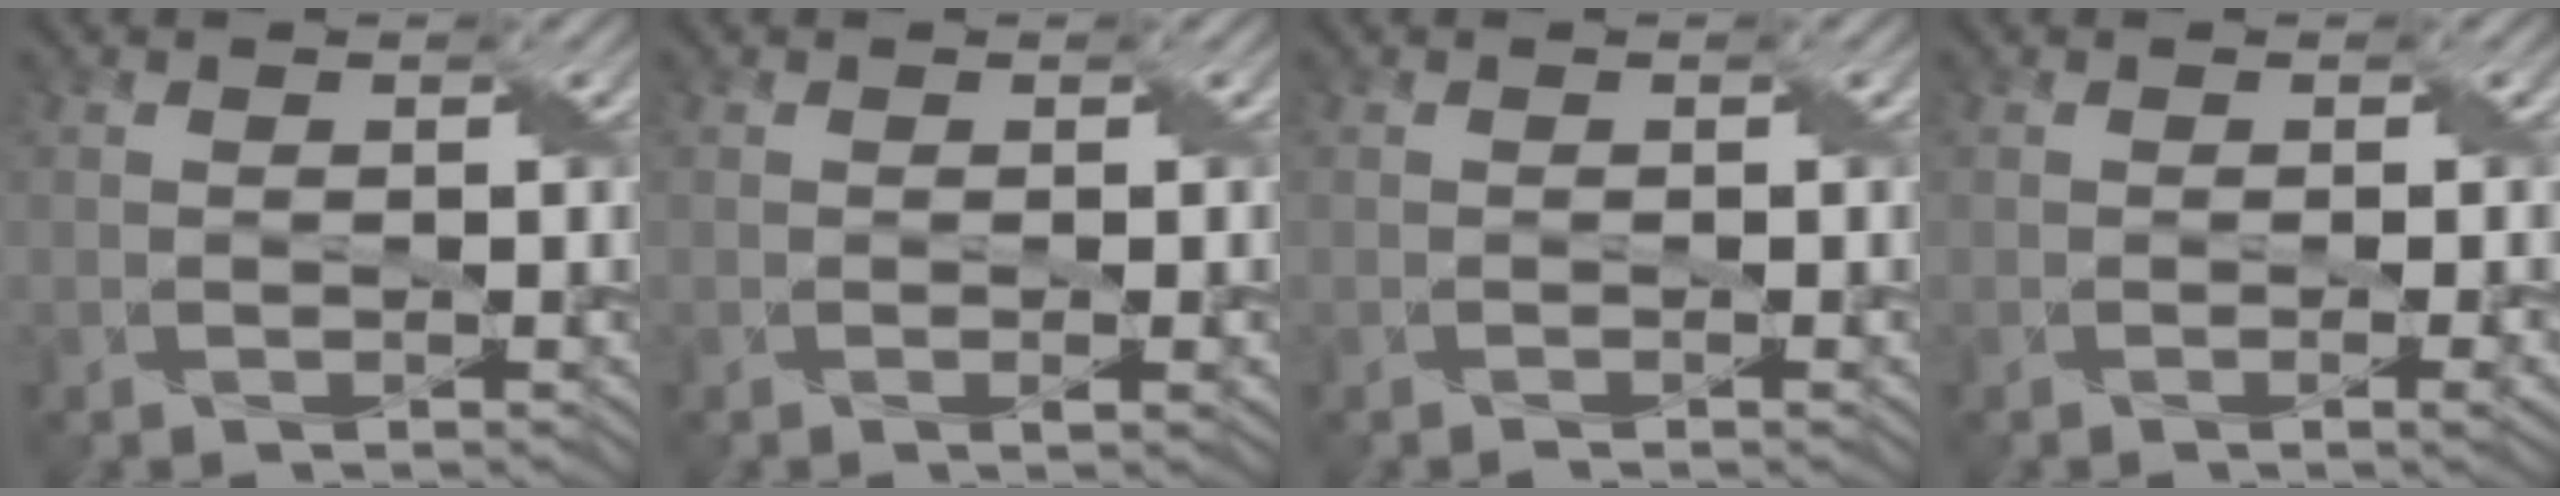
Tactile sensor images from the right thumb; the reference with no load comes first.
{"total": 1.4, "force": [-0.2, 0.2, 1.4], "torque": [-0.025, -0.002, -0.001]}
{"total": 0.8, "force": [-0.3, 0.0, 0.7], "torque": [-0.013, -0.001, -0.005]}
{"total": 2.1, "force": [-0.3, 0.4, 2.0], "torque": [-0.031, 0.002, -0.005]}